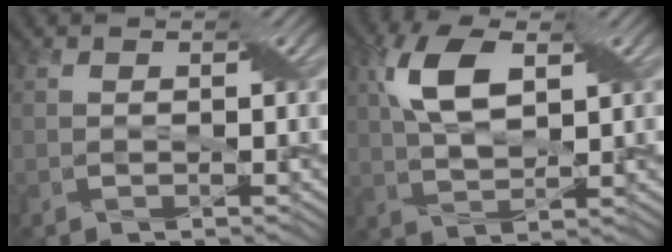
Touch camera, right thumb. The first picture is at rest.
{"total": 7.6, "force": [2.8, 3.5, 6.1], "torque": [-0.135, 0.010, 0.049]}